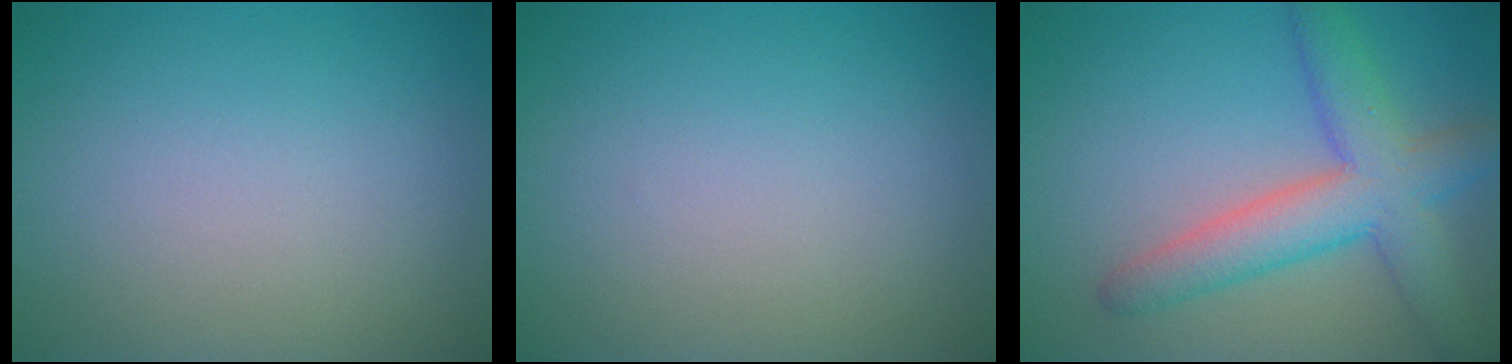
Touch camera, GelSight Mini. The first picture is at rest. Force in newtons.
{"total": 0.0}
{"total": 6.3, "press": 6.3, "slide": 0.2}